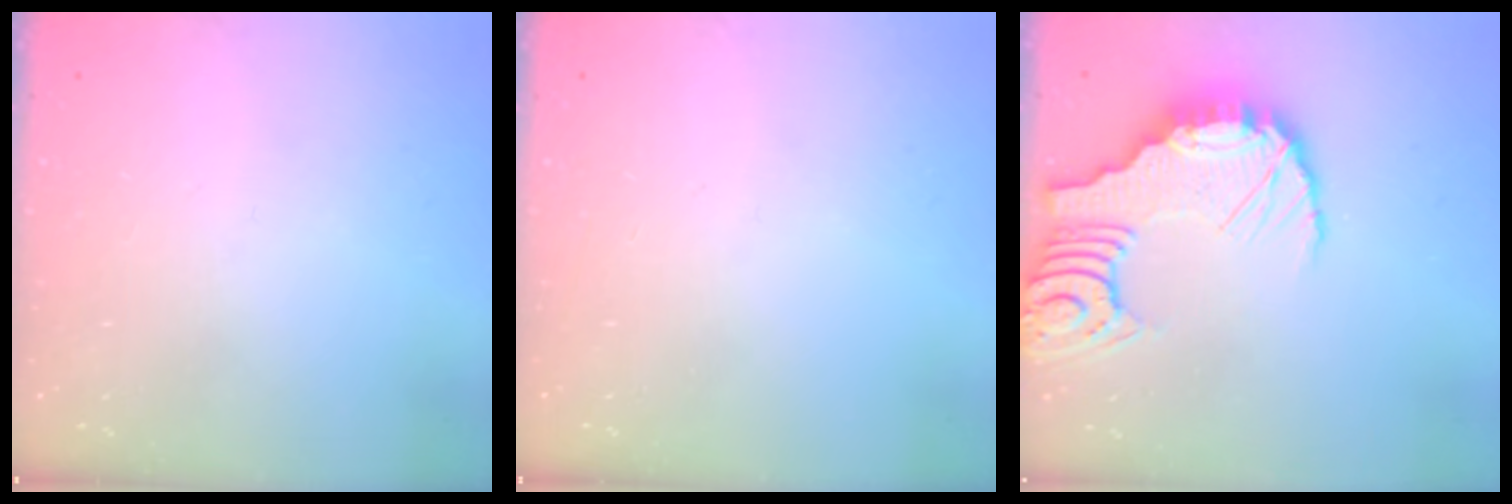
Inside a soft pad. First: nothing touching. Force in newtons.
{"total": 0.0}
{"total": 12.4, "press": 12.4, "slide": 0.8}